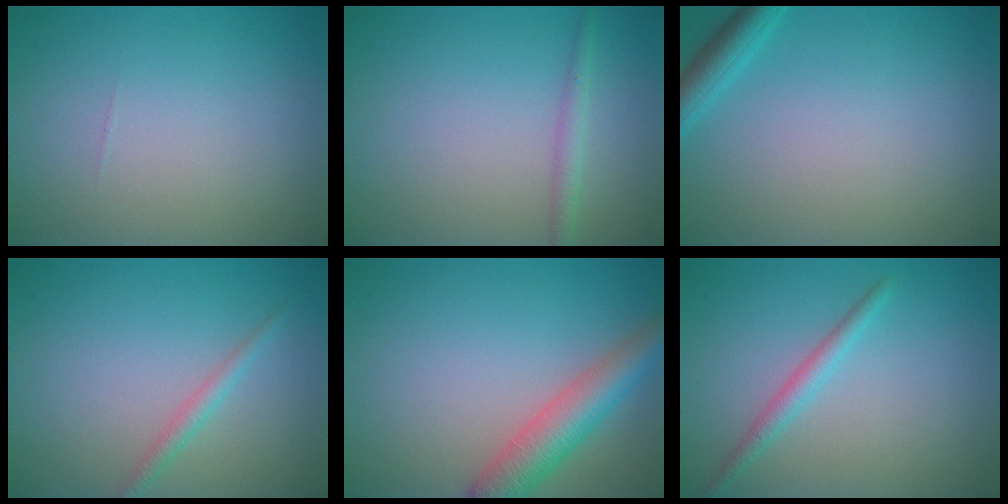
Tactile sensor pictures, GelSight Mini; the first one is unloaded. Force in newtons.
{"total": 1.4, "press": 1.4, "slide": 0.1}
{"total": 2.4, "press": 2.4, "slide": 0.2}
{"total": 1.4, "press": 1.4, "slide": 0.0}
{"total": 4.9, "press": 4.9, "slide": 0.2}
{"total": 1.8, "press": 1.8, "slide": 0.0}